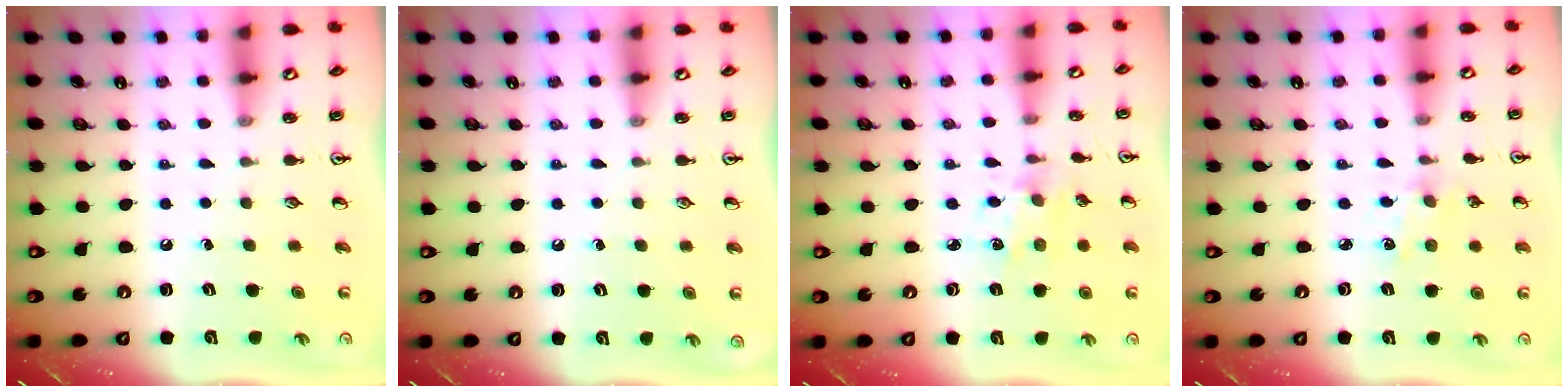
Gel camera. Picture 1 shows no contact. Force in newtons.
{"total": 0.0}
{"total": 2.9, "press": 2.8, "slide": 0.8}
{"total": 2.3, "press": 2.2, "slide": 0.4}